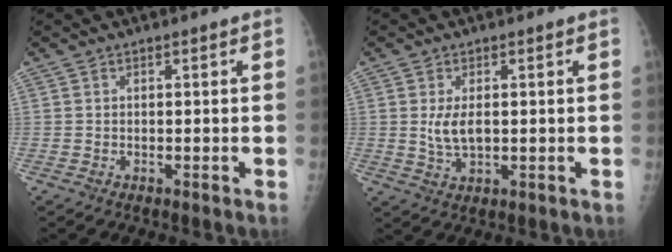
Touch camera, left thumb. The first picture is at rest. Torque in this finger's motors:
{"motor_torque": [0.08, 0.06, 0.69, 0.15, 0.11]}